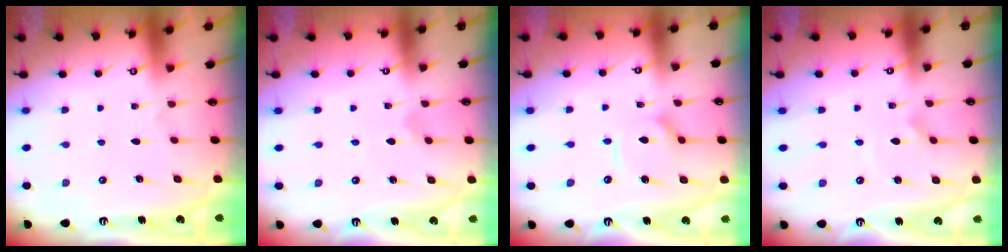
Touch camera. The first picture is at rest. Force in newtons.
{"total": 1.3, "press": 1.3, "slide": 0.1}
{"total": 7.9, "press": 7.8, "slide": 0.8}
{"total": 1.5, "press": 1.5, "slide": 0.0}